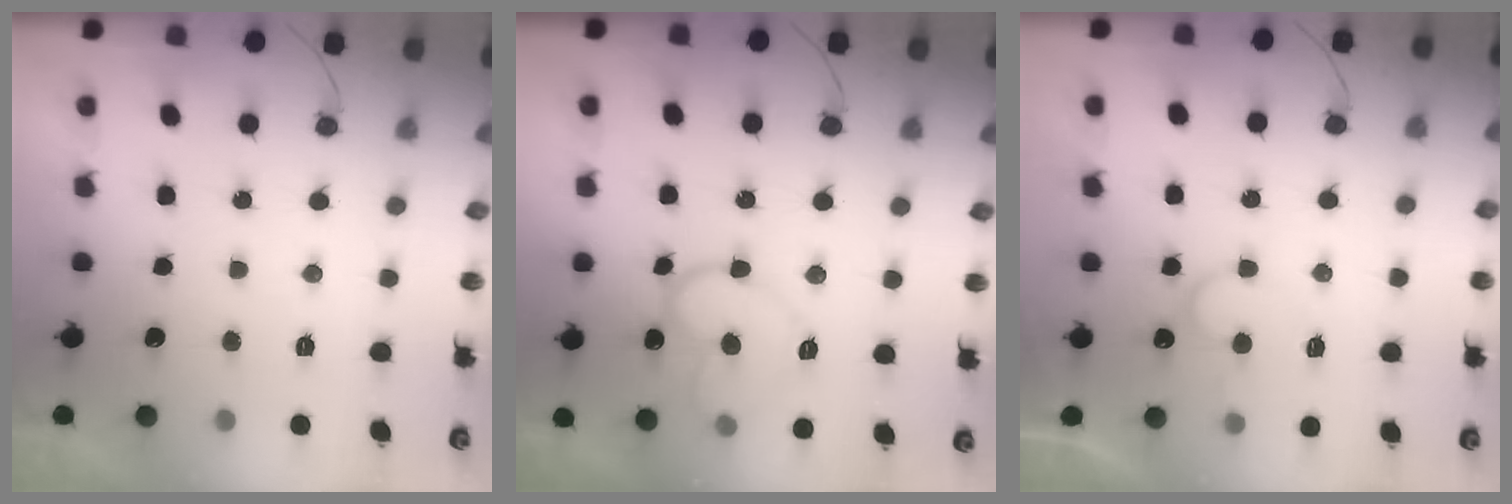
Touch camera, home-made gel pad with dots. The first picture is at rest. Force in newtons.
{"total": 13.4, "press": 13.4, "slide": 0.7}
{"total": 7.1, "press": 7.1, "slide": 0.5}